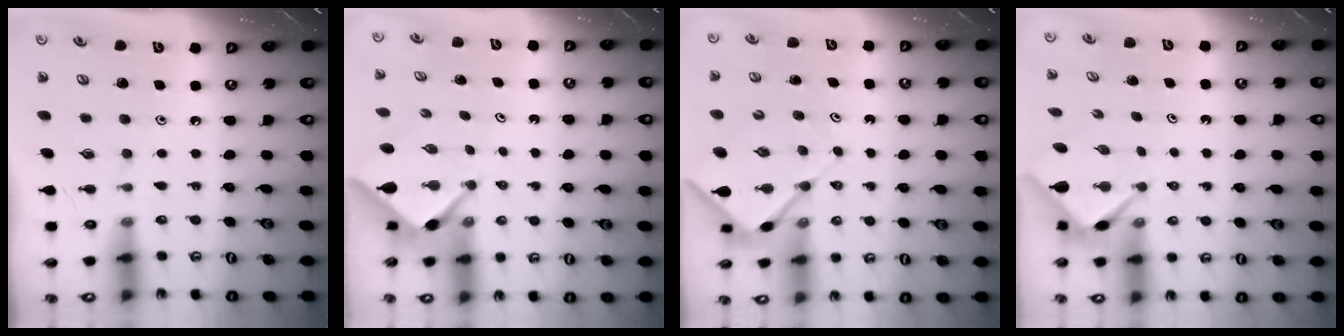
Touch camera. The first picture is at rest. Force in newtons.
{"total": 2.6, "press": 2.5, "slide": 0.3}
{"total": 7.1, "press": 7.1, "slide": 0.6}
{"total": 3.1, "press": 3.1, "slide": 0.3}